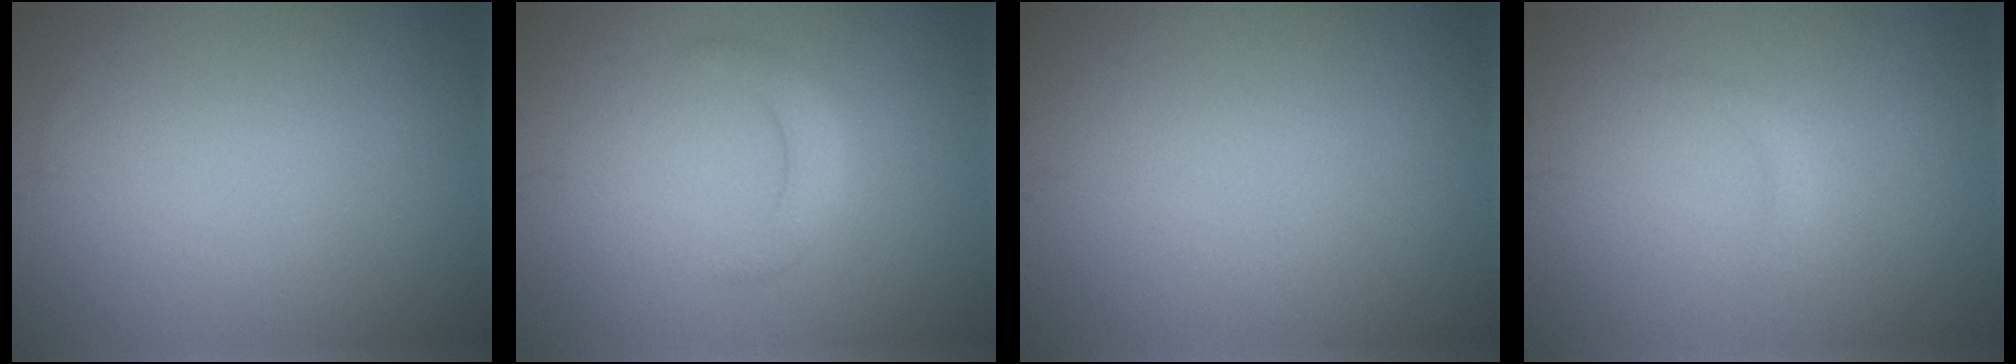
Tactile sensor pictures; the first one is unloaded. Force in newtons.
{"total": 2.0, "press": 2.0, "slide": 0.0}
{"total": 0.0}
{"total": 0.7, "press": 0.7, "slide": 0.0}